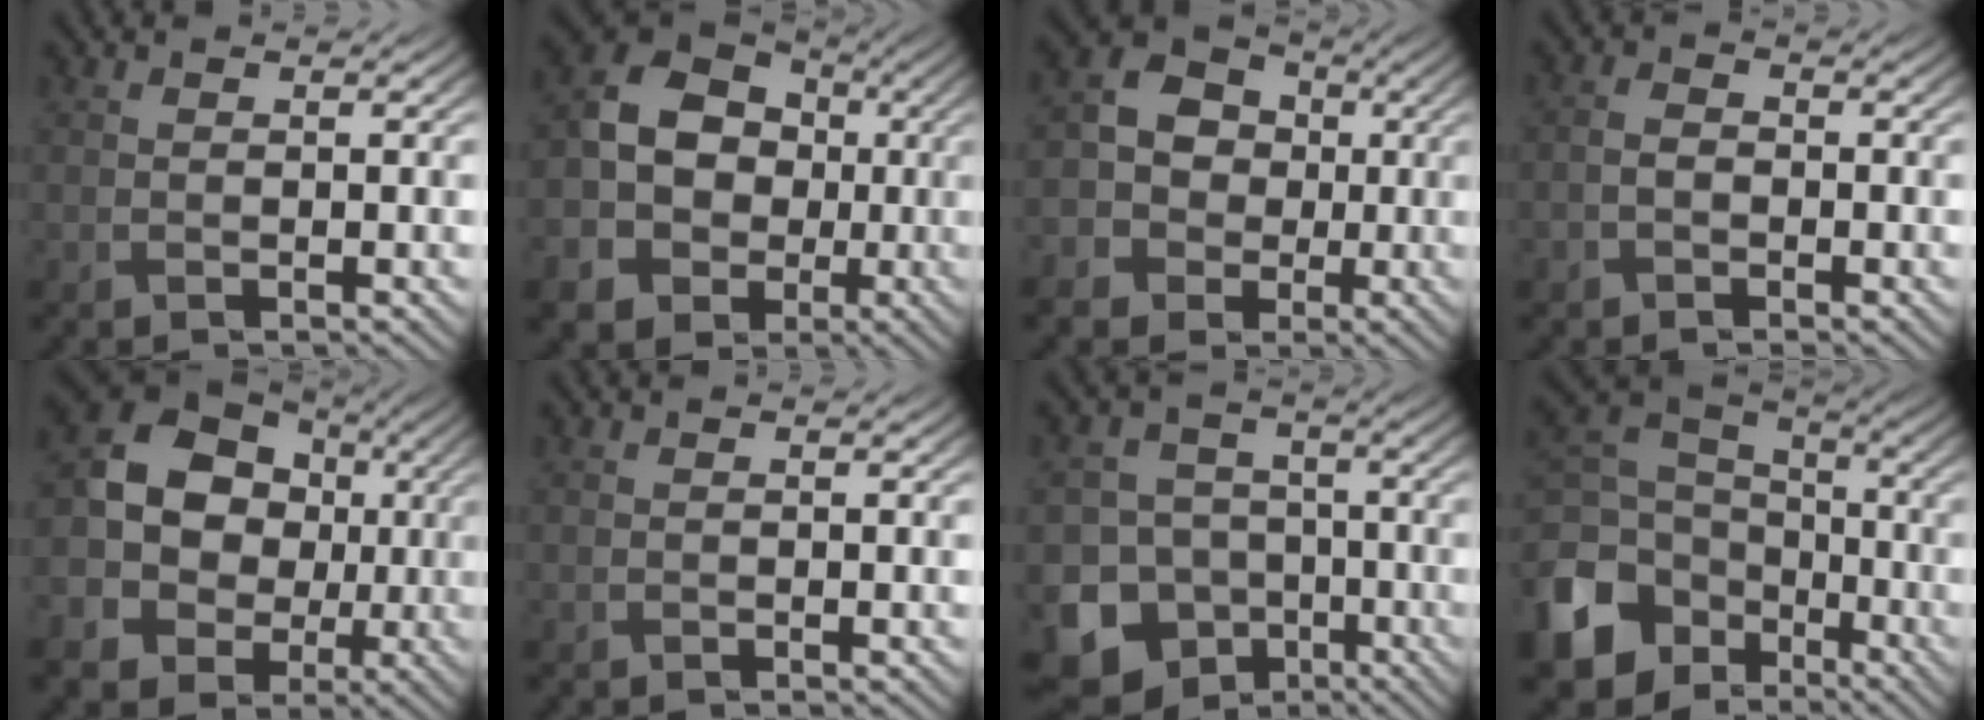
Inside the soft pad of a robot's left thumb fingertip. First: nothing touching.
{"total": 11.3, "force": [-1.6, 9.5, 5.9], "torque": [-0.137, -0.019, -0.039]}
{"total": 7.7, "force": [-1.5, 7.0, 2.9], "torque": [-0.068, -0.005, -0.049]}
{"total": 1.9, "force": [-0.9, 1.4, 0.9], "torque": [-0.019, 0.004, -0.025]}
{"total": 14.7, "force": [-0.4, 12.6, 7.5], "torque": [-0.176, -0.004, -0.018]}
{"total": 0.0}
{"total": 13.6, "force": [-7.3, 11.0, 3.4], "torque": [-0.097, -0.050, -0.134]}
{"total": 15.2, "force": [-6.9, 11.7, 6.8], "torque": [-0.235, -0.050, -0.117]}